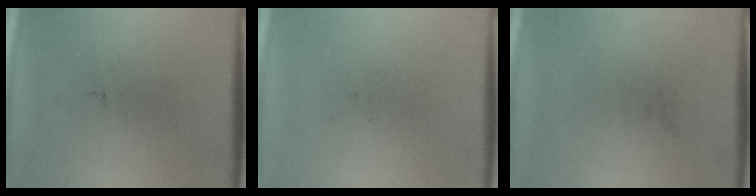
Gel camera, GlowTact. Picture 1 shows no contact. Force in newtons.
{"total": 0.0}
{"total": 0.0}